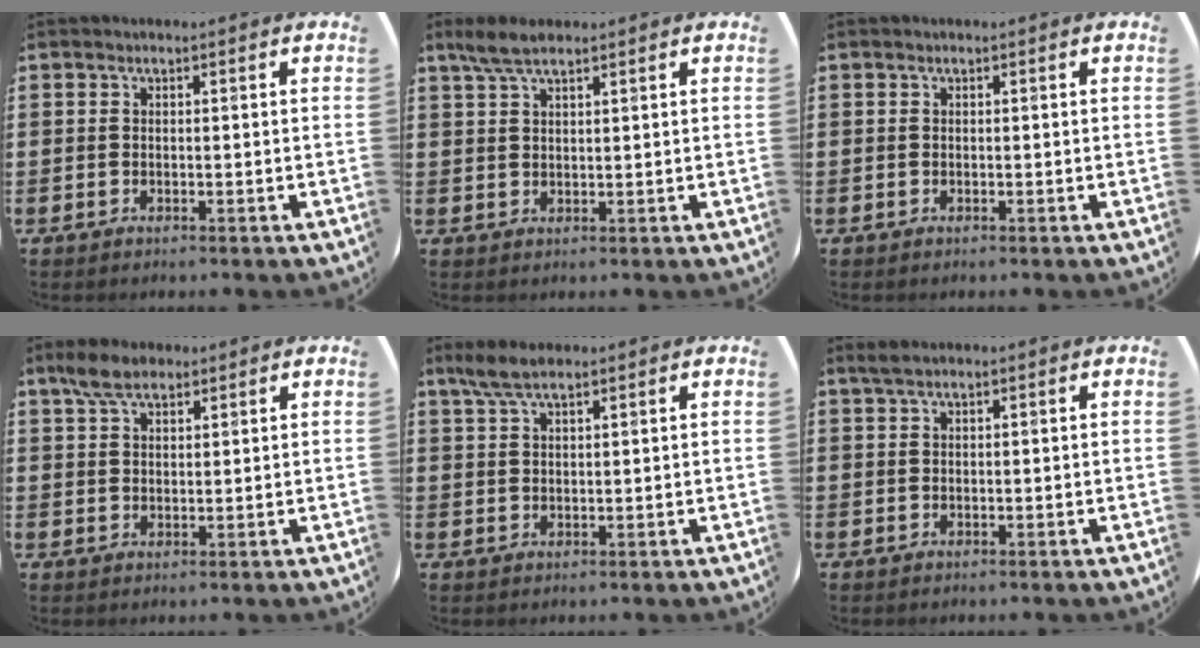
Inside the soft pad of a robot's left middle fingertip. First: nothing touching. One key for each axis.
{"total": 3.8, "fx": 2.8, "fy": 1.0, "fz": 2.3, "tx": -0.050, "ty": 0.004, "tz": 0.052}
{"total": 0.0}
{"total": 4.6, "fx": 3.4, "fy": 2.0, "fz": 2.3, "tx": -0.045, "ty": 0.001, "tz": 0.063}
{"total": 4.0, "fx": 2.9, "fy": 1.0, "fz": 2.5, "tx": -0.054, "ty": 0.004, "tz": 0.053}
{"total": 1.1, "fx": 0.8, "fy": 0.1, "fz": 0.7, "tx": -0.016, "ty": 0.002, "tz": 0.015}